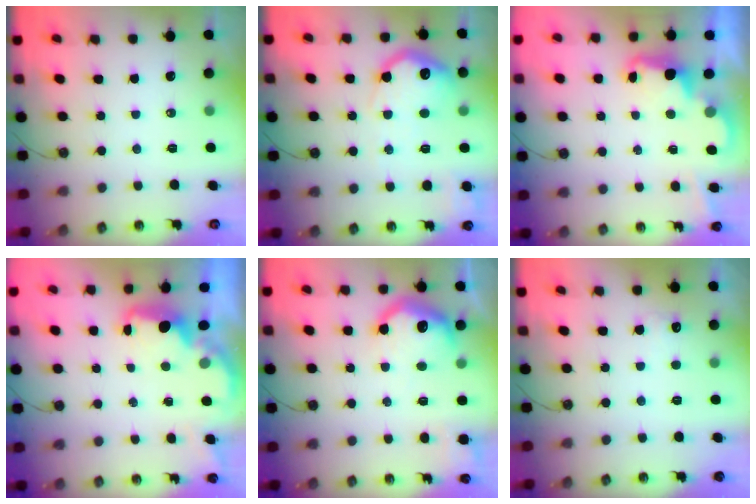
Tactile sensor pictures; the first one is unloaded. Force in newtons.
{"total": 18.3, "press": 18.3, "slide": 1.3}
{"total": 2.5, "press": 2.5, "slide": 0.6}
{"total": 2.1, "press": 2.0, "slide": 0.7}
{"total": 12.7, "press": 12.6, "slide": 1.1}
{"total": 4.8, "press": 4.6, "slide": 1.2}